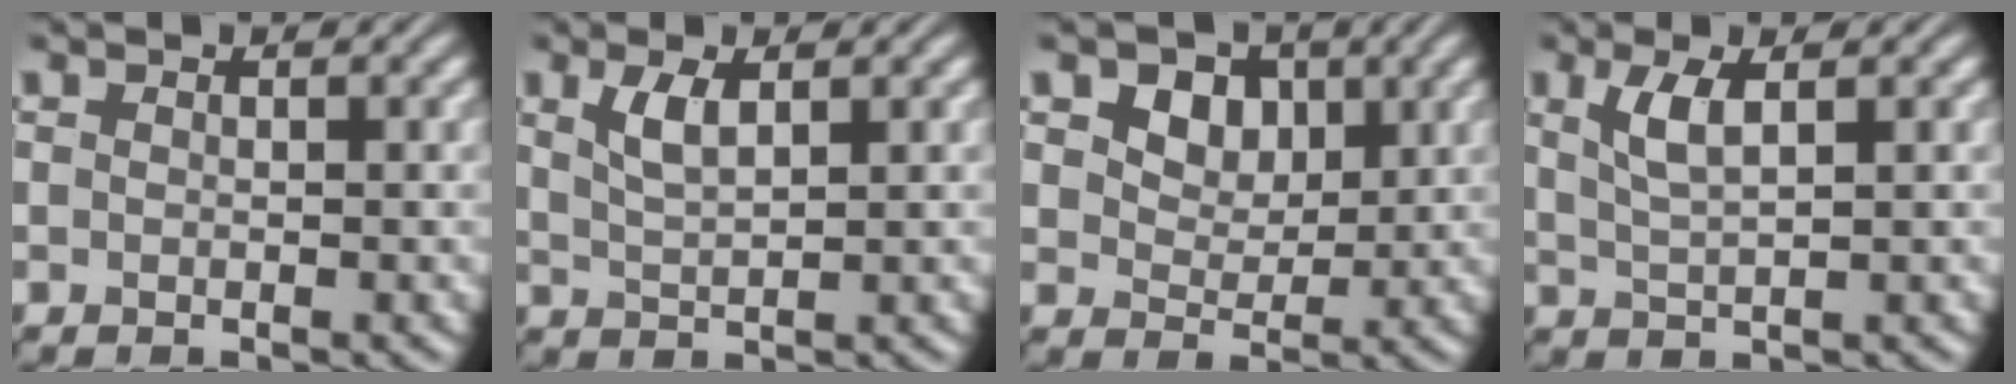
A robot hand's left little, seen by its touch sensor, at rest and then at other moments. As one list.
[{"total": 2.5, "force": [1.2, 0.8, 2.0], "torque": [-0.043, 0.001, 0.026]}, {"total": 4.9, "force": [2.4, 3.5, 2.6], "torque": [-0.066, -0.005, 0.043]}, {"total": 2.9, "force": [1.2, 0.8, 2.5], "torque": [-0.052, 0.000, 0.025]}]